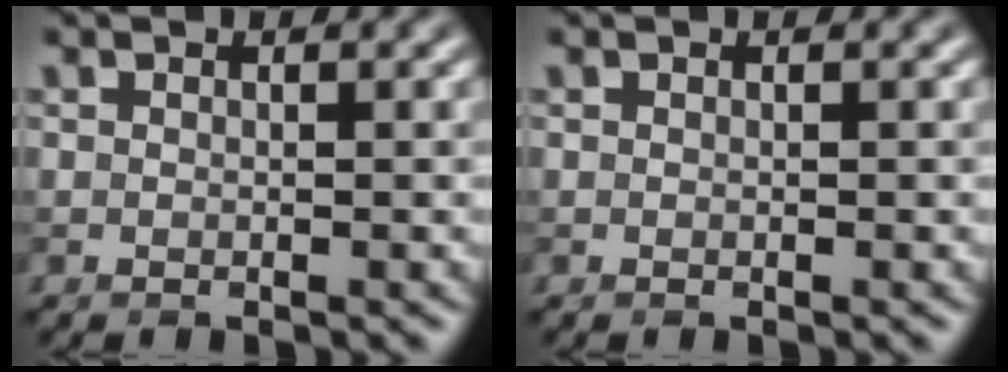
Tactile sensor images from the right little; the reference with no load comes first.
{"total": 0.0}